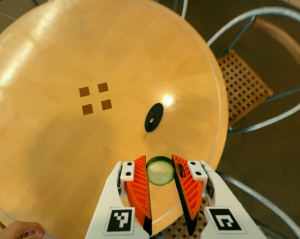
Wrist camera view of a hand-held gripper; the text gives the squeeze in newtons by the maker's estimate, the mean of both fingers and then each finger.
{"total": 7.1, "left": 7.0, "right": 7.2}